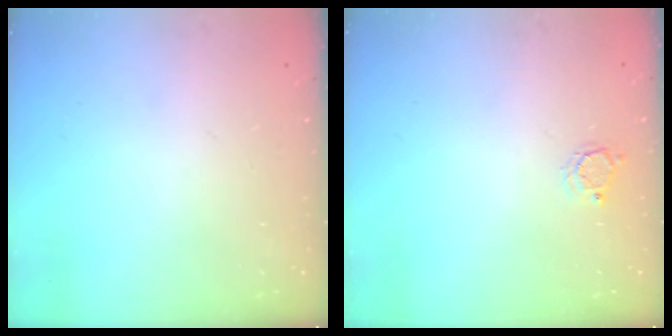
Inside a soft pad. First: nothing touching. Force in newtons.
{"total": 3.4, "press": 3.4, "slide": 0.4}